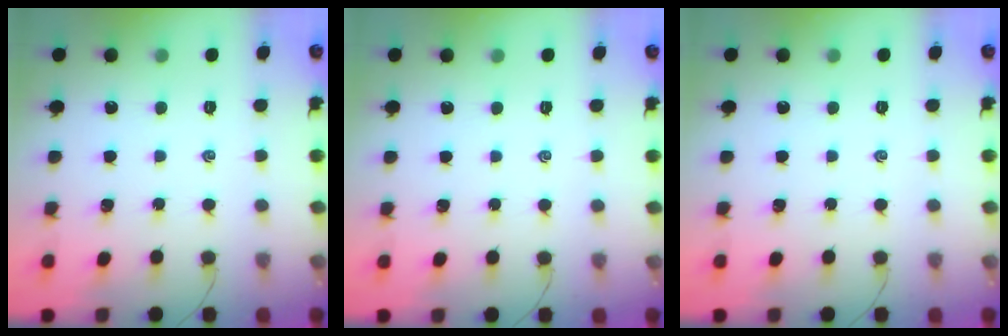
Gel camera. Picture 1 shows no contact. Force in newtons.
{"total": 1.1, "press": 0.9, "slide": 0.5}
{"total": 0.0}